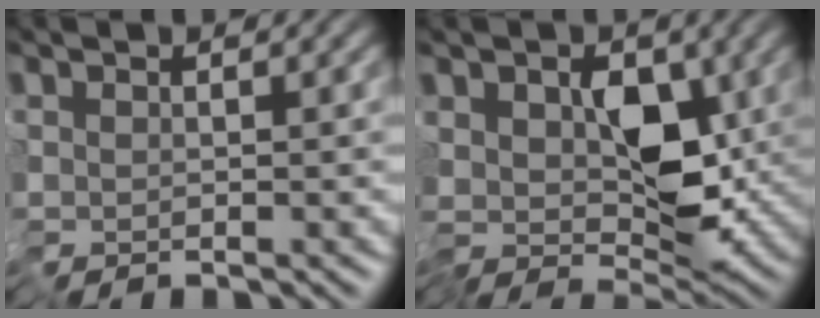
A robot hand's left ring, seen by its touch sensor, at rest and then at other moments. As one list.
[{"total": 6.0, "force": [0.2, 3.3, 5.0], "torque": [-0.077, -0.008, -0.003]}]